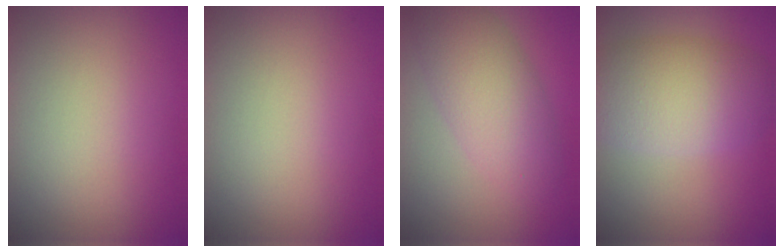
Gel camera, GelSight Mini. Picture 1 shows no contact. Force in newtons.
{"total": 0.0}
{"total": 5.6, "press": 5.6, "slide": 0.2}
{"total": 7.1, "press": 7.1, "slide": 0.4}